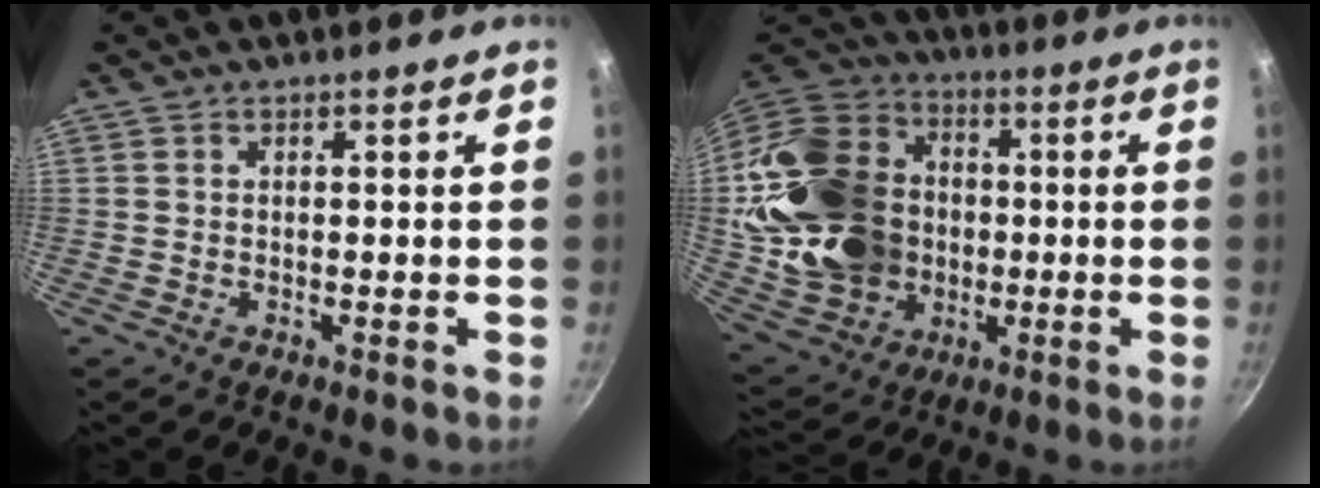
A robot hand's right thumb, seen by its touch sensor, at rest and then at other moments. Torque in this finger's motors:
{"motor_torque": [1.51, 3.50, 0.91, 0.85, 0.24]}